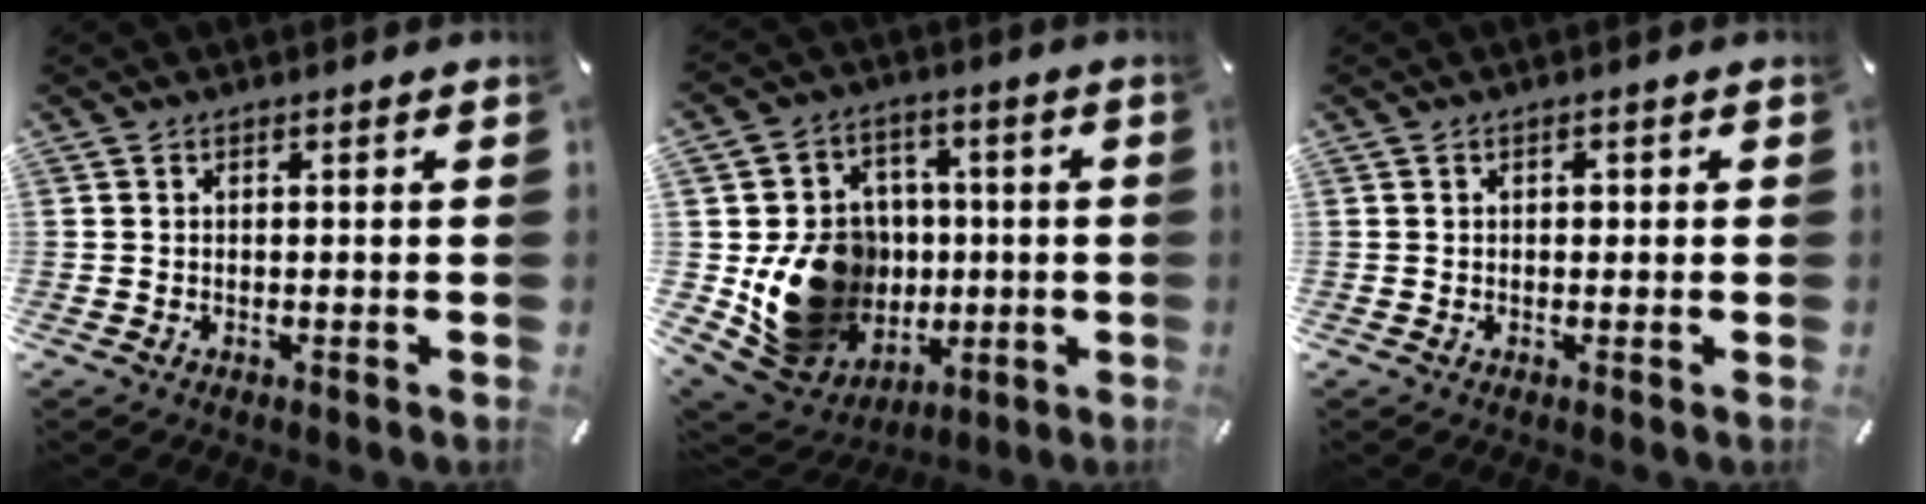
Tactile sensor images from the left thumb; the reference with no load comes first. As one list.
[{"total": 17.6, "force": [-1.5, 16.2, 6.9], "torque": [-0.106, 0.000, 0.001]}, {"total": 1.1, "force": [0.1, 1.0, 0.5], "torque": [-0.003, 0.002, -0.002]}]